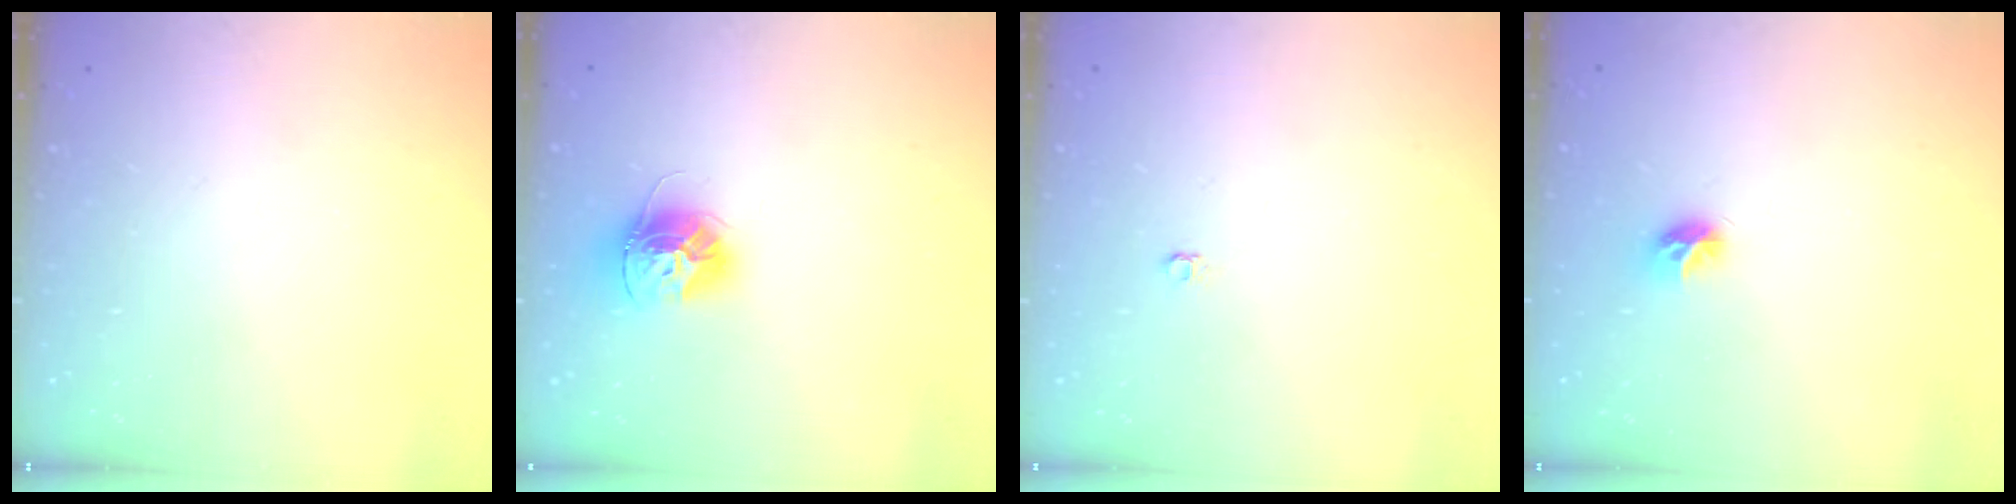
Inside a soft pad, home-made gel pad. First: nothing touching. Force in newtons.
{"total": 12.1, "press": 12.1, "slide": 0.5}
{"total": 3.3, "press": 3.3, "slide": 0.3}
{"total": 5.8, "press": 5.8, "slide": 0.5}